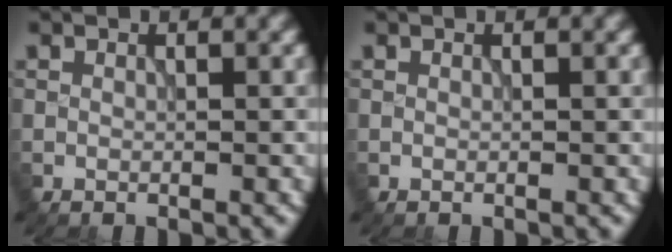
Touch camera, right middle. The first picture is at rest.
{"total": 0.0}